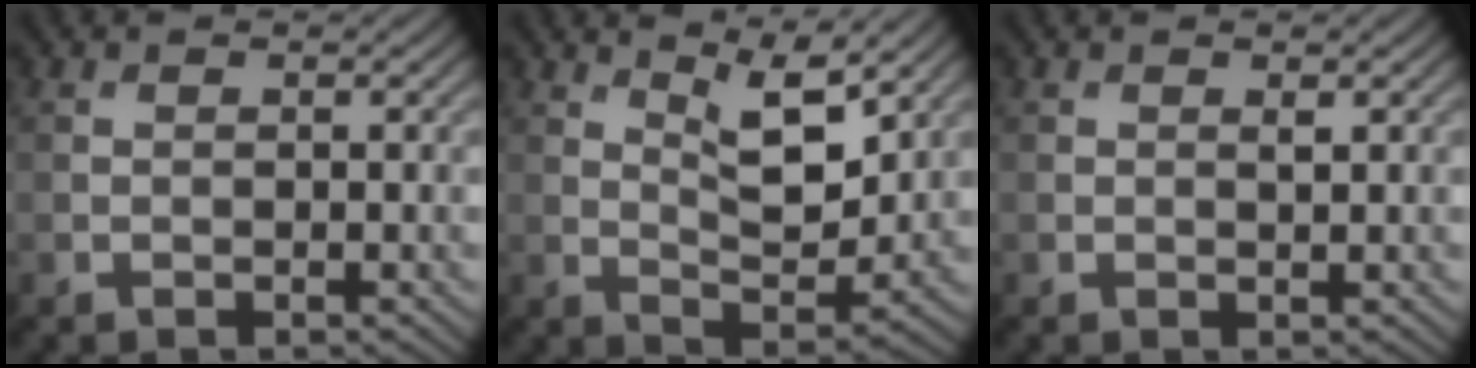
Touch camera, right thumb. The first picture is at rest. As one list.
[{"total": 7.4, "force": [4.4, 2.4, 5.4], "torque": [-0.088, -0.012, 0.076]}, {"total": 0.7, "force": [0.4, 0.1, 0.6], "torque": [-0.009, -0.002, 0.006]}]